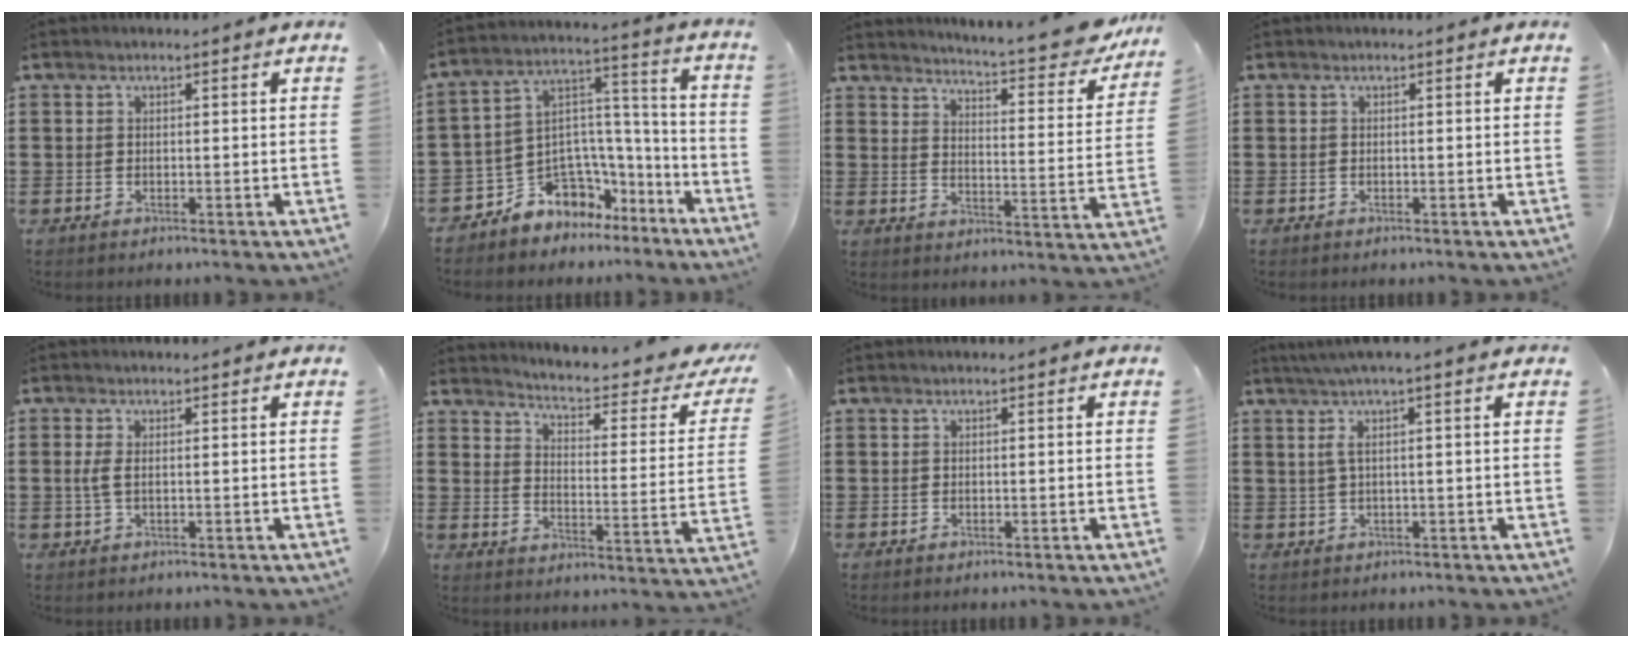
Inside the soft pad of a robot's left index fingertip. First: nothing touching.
{"total": 7.8, "force": [-6.1, 4.9, 0.6], "torque": [-0.028, 0.001, -0.112]}
{"total": 6.2, "force": [5.8, -0.2, 2.3], "torque": [-0.049, -0.055, 0.093]}
{"total": 0.0}
{"total": 1.9, "force": [0.1, 0.8, 1.8], "torque": [-0.045, -0.001, -0.001]}
{"total": 3.3, "force": [2.7, -0.3, 1.8], "torque": [-0.046, -0.033, 0.032]}
{"total": 0.0}
{"total": 2.9, "force": [0.2, -0.3, 2.9], "torque": [-0.062, -0.005, -0.002]}